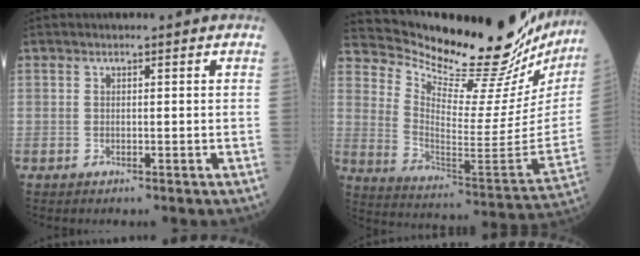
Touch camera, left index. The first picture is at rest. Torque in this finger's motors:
{"motor_torque": [1.03, -1.11, 0.22, 0.03]}